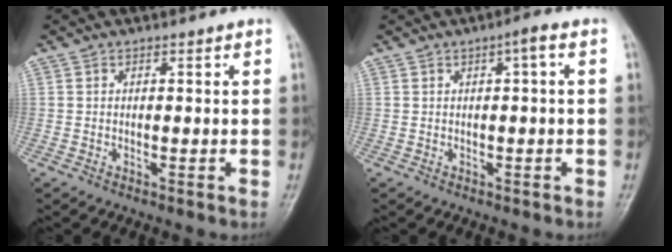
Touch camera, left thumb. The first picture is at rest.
{"total": 2.1, "force": [0.3, 0.3, 2.0], "torque": [-0.033, 0.007, 0.002]}